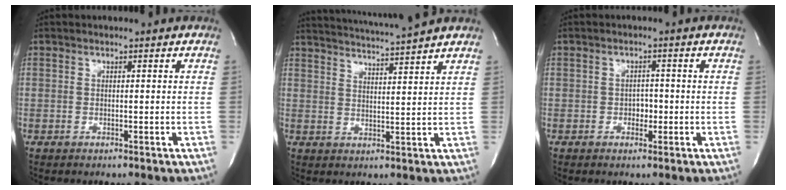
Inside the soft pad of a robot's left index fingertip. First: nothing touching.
{"total": 10.8, "force": [10.0, -1.5, 3.7], "torque": [-0.071, 0.002, 0.146]}
{"total": 1.9, "force": [-0.6, 1.3, 1.2], "torque": [-0.013, 0.003, -0.009]}